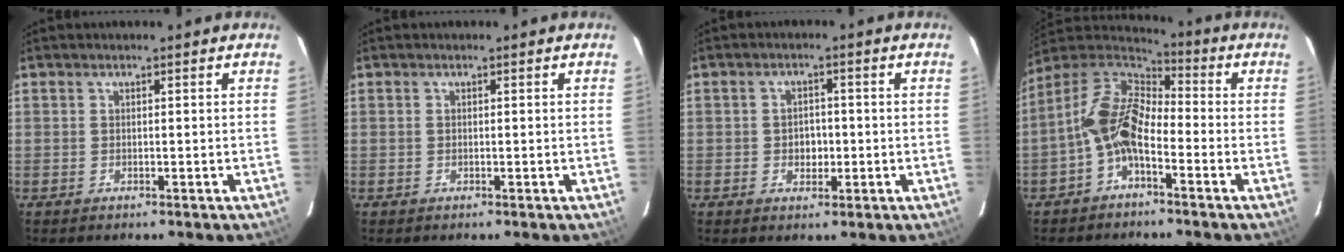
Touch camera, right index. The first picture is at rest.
{"total": 0.0}
{"total": 3.1, "force": [-0.6, 2.6, 1.6], "torque": [-0.028, 0.007, -0.007]}
{"total": 10.8, "force": [-3.7, 5.7, 8.3], "torque": [-0.170, 0.019, -0.082]}